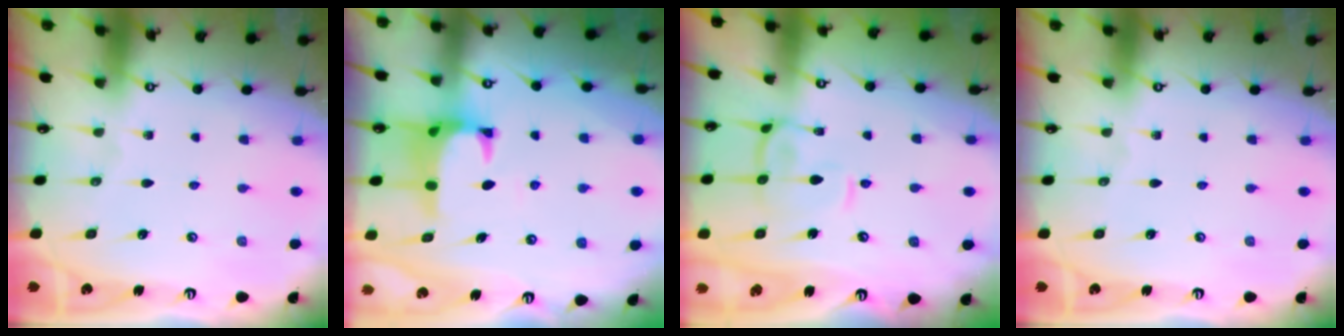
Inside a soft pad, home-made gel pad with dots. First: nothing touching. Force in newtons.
{"total": 1.4, "press": 1.2, "slide": 0.7}
{"total": 3.9, "press": 3.7, "slide": 1.0}
{"total": 0.0}